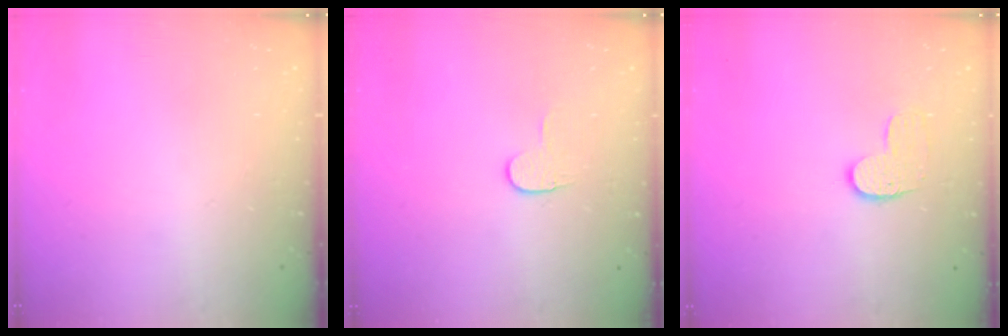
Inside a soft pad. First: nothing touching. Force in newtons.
{"total": 3.8, "press": 3.8, "slide": 0.4}
{"total": 6.8, "press": 6.8, "slide": 0.2}